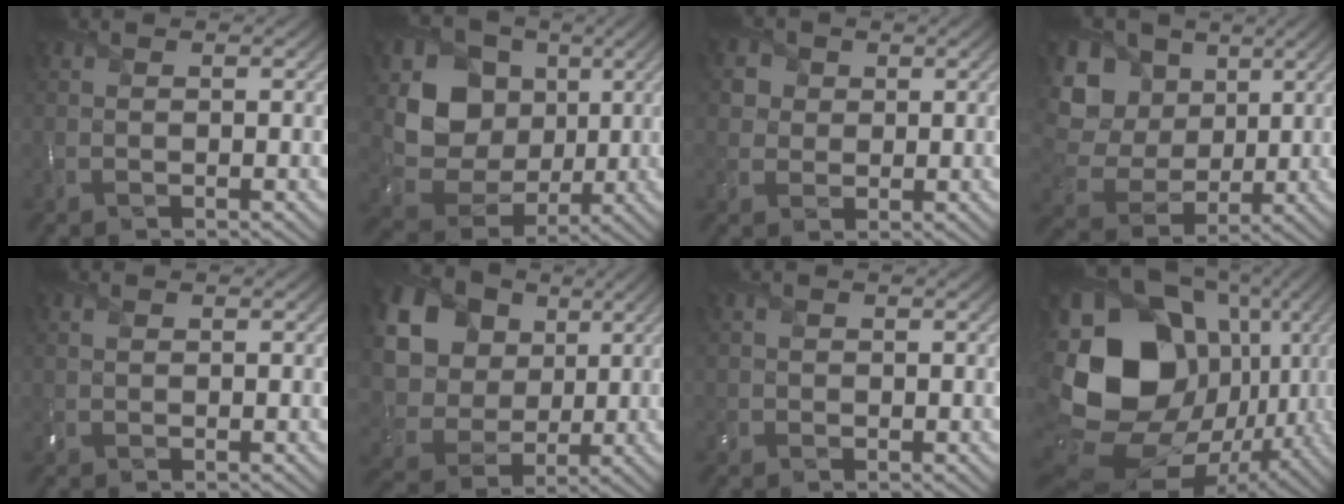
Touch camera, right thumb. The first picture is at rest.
{"total": 11.6, "force": [2.5, 9.8, 5.7], "torque": [-0.133, -0.007, 0.031]}
{"total": 3.5, "force": [1.2, 3.2, 1.0], "torque": [-0.044, -0.001, 0.024]}
{"total": 12.6, "force": [4.1, 10.1, 6.5], "torque": [-0.208, 0.032, 0.081]}
{"total": 1.1, "force": [0.5, 0.6, 0.7], "torque": [-0.022, 0.004, 0.010]}
{"total": 21.1, "force": [8.1, 16.6, 10.2], "torque": [-0.295, 0.023, 0.178]}
{"total": 1.2, "force": [0.1, 1.1, 0.3], "torque": [-0.012, 0.001, -0.001]}
{"total": 22.7, "force": [0.9, 17.7, 14.3], "torque": [-0.328, -0.033, 0.046]}